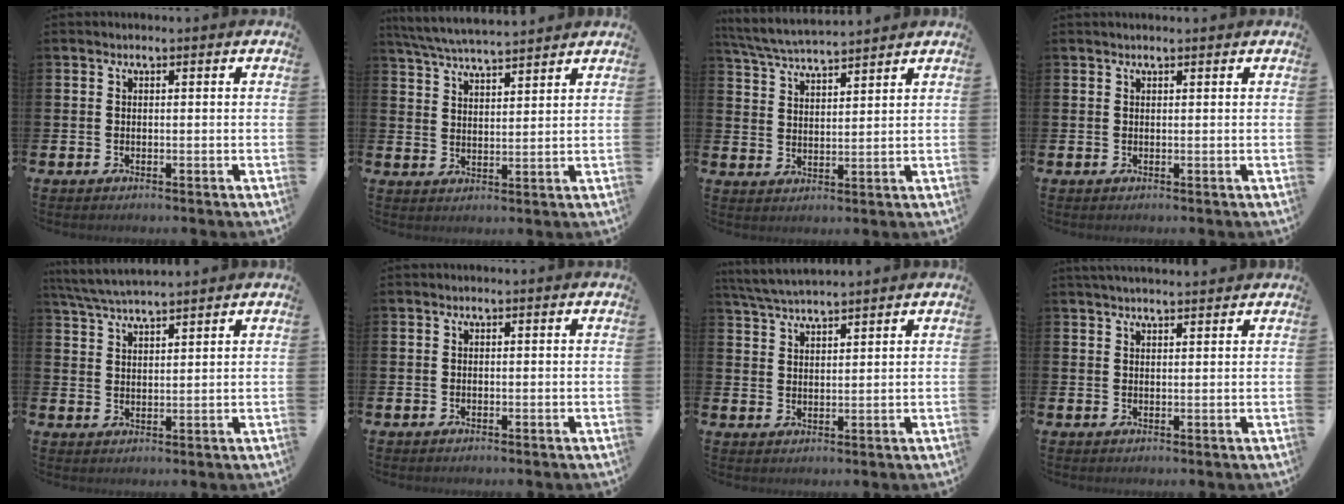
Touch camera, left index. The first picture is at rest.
{"total": 5.9, "force": [5.8, 0.3, 1.3], "torque": [-0.041, -0.029, 0.103]}
{"total": 5.3, "force": [5.2, 0.2, 1.0], "torque": [-0.036, -0.029, 0.090]}
{"total": 0.6, "force": [0.6, 0.0, 0.2], "torque": [0.004, -0.003, 0.009]}
{"total": 4.9, "force": [4.7, 0.1, 1.2], "torque": [-0.037, -0.020, 0.085]}
{"total": 0.0}
{"total": 4.2, "force": [4.1, 0.1, 0.9], "torque": [-0.027, -0.018, 0.075]}
{"total": 2.4, "force": [2.3, 0.2, 0.5], "torque": [-0.006, -0.008, 0.041]}